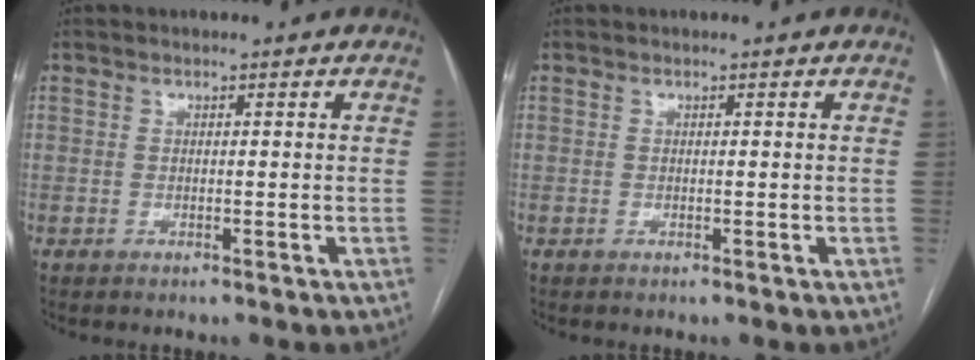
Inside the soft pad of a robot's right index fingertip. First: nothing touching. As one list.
[{"total": 0.0}]